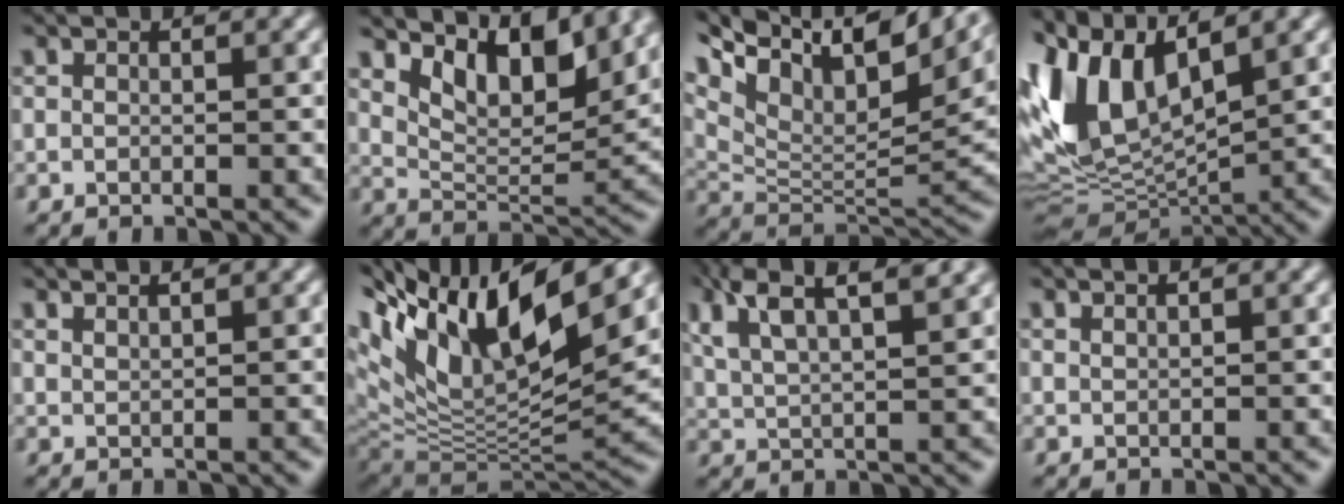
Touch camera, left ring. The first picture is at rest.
{"total": 7.7, "force": [4.6, 3.4, 5.1], "torque": [-0.087, 0.004, 0.082]}
{"total": 13.8, "force": [7.5, 6.7, 9.5], "torque": [-0.183, 0.043, 0.138]}
{"total": 8.7, "force": [3.3, 4.4, 6.8], "torque": [-0.150, 0.020, 0.063]}
{"total": 1.7, "force": [1.5, 0.5, 0.7], "torque": [0.000, 0.017, 0.008]}
{"total": 14.1, "force": [6.8, 4.8, 11.3], "torque": [-0.220, 0.033, 0.131]}
{"total": 7.3, "force": [4.3, 2.4, 5.4], "torque": [-0.111, 0.028, 0.071]}
{"total": 0.9, "force": [0.9, 0.2, 0.3], "torque": [0.002, 0.006, 0.006]}